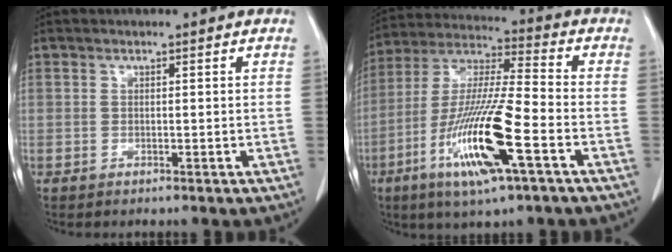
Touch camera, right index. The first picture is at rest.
{"total": 16.9, "force": [-6.5, 1.3, 15.6], "torque": [-0.315, -0.021, -0.122]}